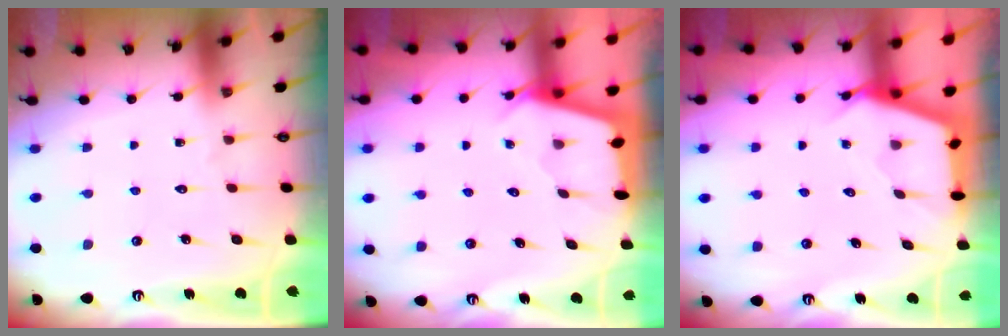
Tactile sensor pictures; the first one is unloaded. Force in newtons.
{"total": 2.6, "press": 2.5, "slide": 0.3}
{"total": 2.7, "press": 2.7, "slide": 0.4}